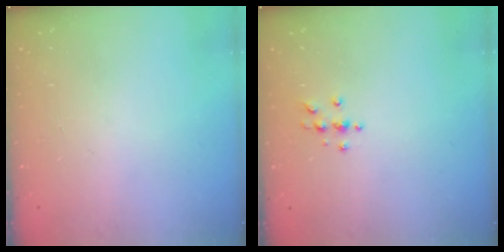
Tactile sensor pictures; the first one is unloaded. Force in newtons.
{"total": 3.8, "press": 3.7, "slide": 0.5}